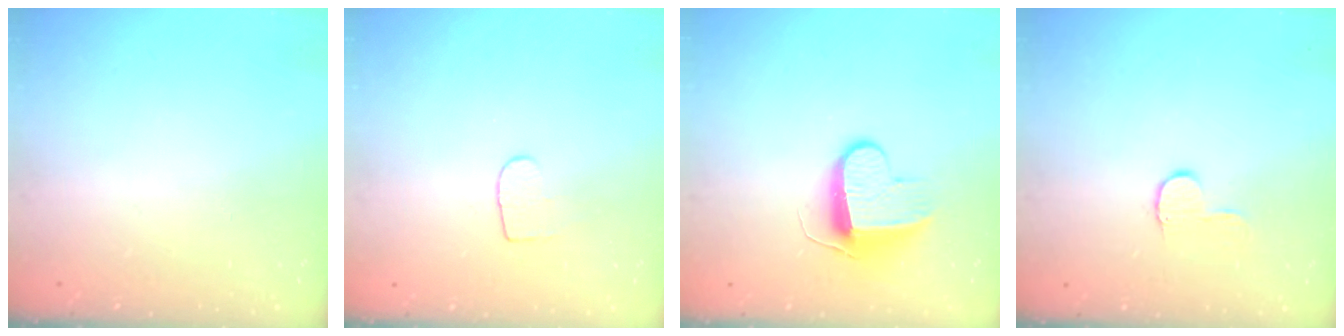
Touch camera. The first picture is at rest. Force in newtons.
{"total": 3.9, "press": 3.9, "slide": 0.4}
{"total": 9.1, "press": 9.1, "slide": 0.3}
{"total": 4.6, "press": 4.6, "slide": 0.5}